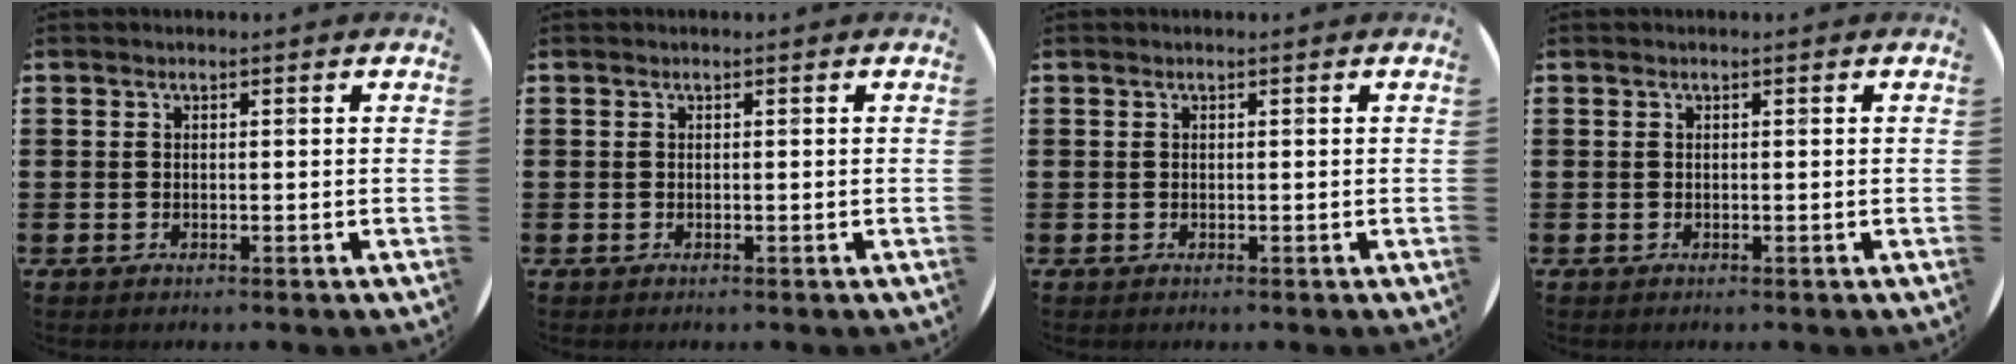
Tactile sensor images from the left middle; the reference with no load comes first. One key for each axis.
{"total": 0.0}
{"total": 0.0}
{"total": 0.0}